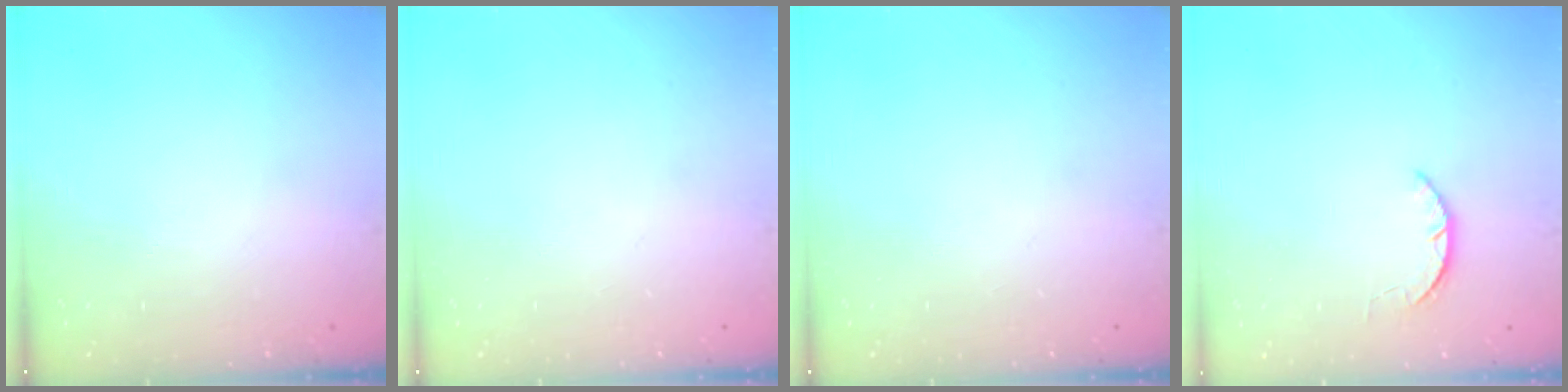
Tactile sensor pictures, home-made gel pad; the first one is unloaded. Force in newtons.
{"total": 0.0}
{"total": 0.0}
{"total": 1.6, "press": 1.6, "slide": 0.3}